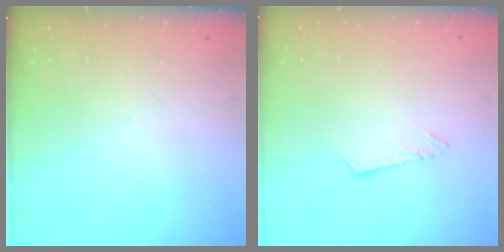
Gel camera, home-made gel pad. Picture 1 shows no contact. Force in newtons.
{"total": 2.4, "press": 2.4, "slide": 0.3}